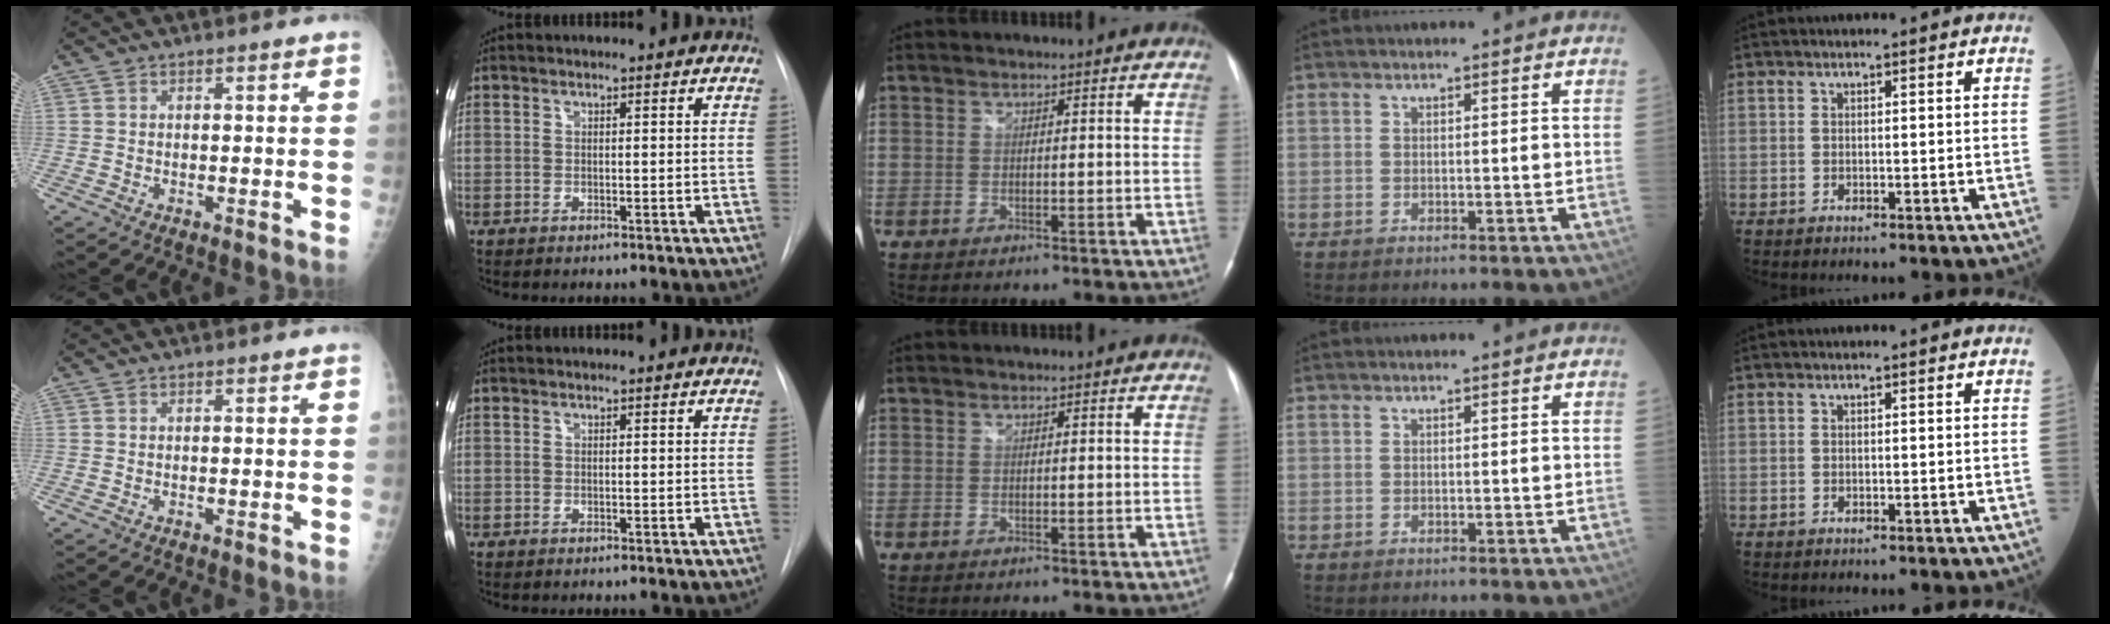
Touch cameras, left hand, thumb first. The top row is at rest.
{}